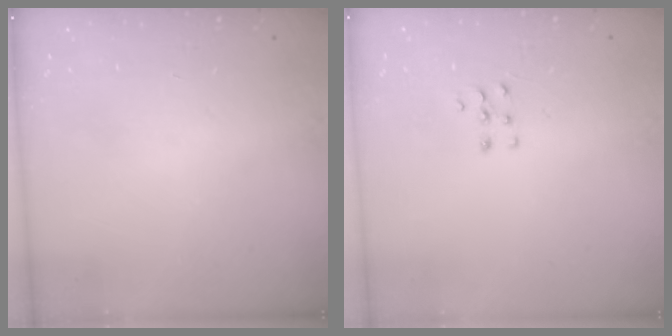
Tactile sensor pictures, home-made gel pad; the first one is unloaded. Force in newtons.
{"total": 4.6, "press": 4.5, "slide": 0.5}